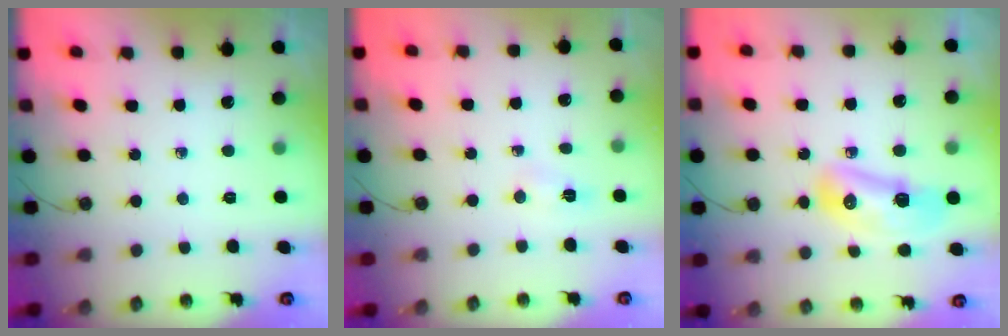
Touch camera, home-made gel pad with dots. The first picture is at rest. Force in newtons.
{"total": 2.5, "press": 2.5, "slide": 0.3}
{"total": 10.5, "press": 10.5, "slide": 1.1}